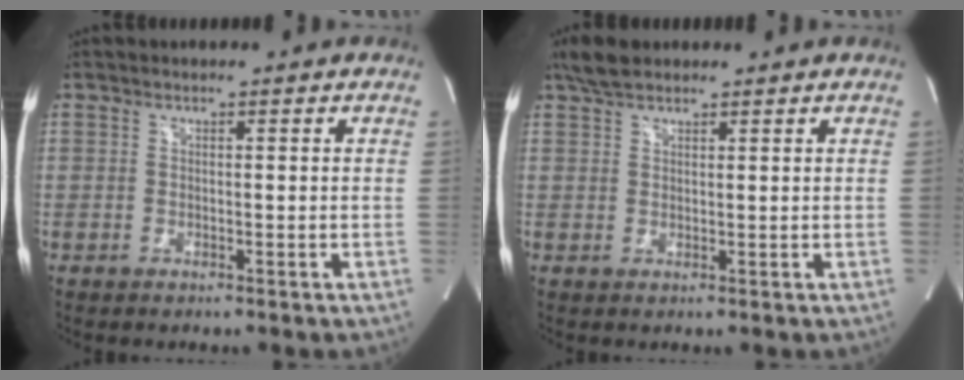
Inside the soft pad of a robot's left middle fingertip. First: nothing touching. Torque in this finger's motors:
{"motor_torque": [0.32, 0.10, -0.15, 0.01]}